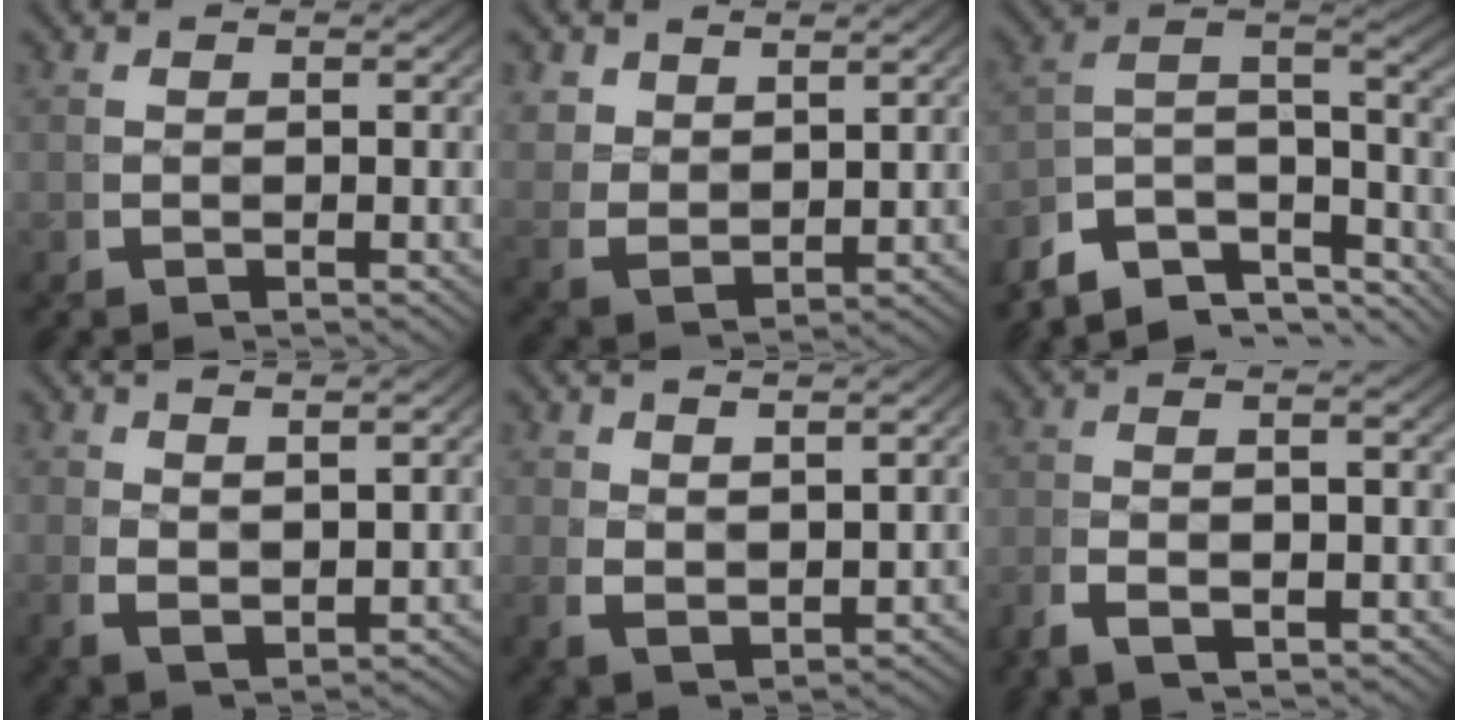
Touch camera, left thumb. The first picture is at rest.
{"total": 3.5, "force": [1.8, 2.3, 2.0], "torque": [-0.057, -0.019, 0.053]}
{"total": 12.4, "force": [-2.8, 8.8, 8.3], "torque": [-0.193, -0.042, -0.041]}
{"total": 3.2, "force": [1.8, 1.2, 2.4], "torque": [-0.052, -0.010, 0.049]}
{"total": 3.5, "force": [2.1, 1.4, 2.4], "torque": [-0.053, -0.011, 0.055]}
{"total": 3.9, "force": [-1.2, 1.0, 3.5], "torque": [-0.071, 0.001, -0.022]}